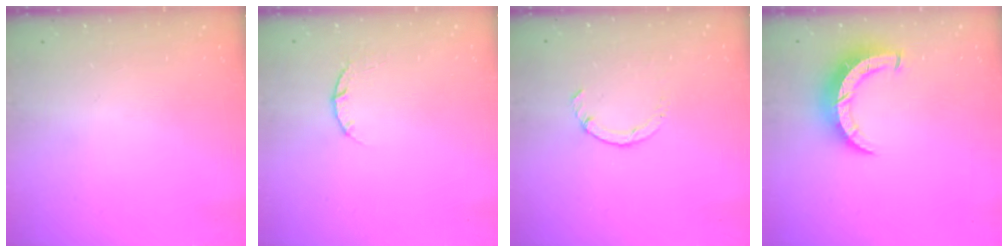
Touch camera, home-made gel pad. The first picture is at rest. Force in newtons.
{"total": 3.8, "press": 3.8, "slide": 0.5}
{"total": 2.2, "press": 2.1, "slide": 0.4}
{"total": 8.6, "press": 8.5, "slide": 0.7}